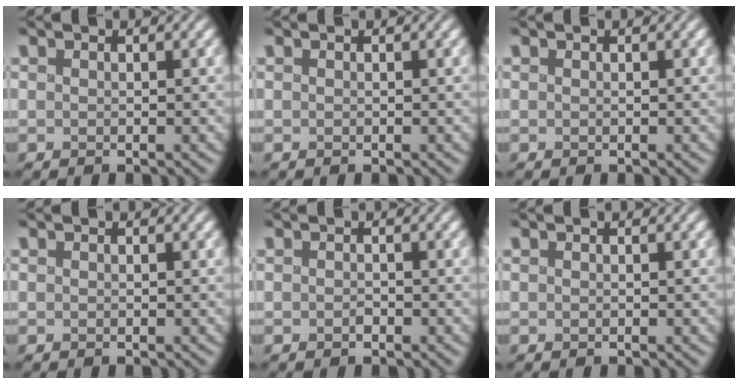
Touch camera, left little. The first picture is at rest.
{"total": 0.0}
{"total": 0.0}
{"total": 0.0}
{"total": 0.8, "force": [-0.6, 0.4, 0.3], "torque": [-0.002, -0.001, -0.010]}
{"total": 0.0}